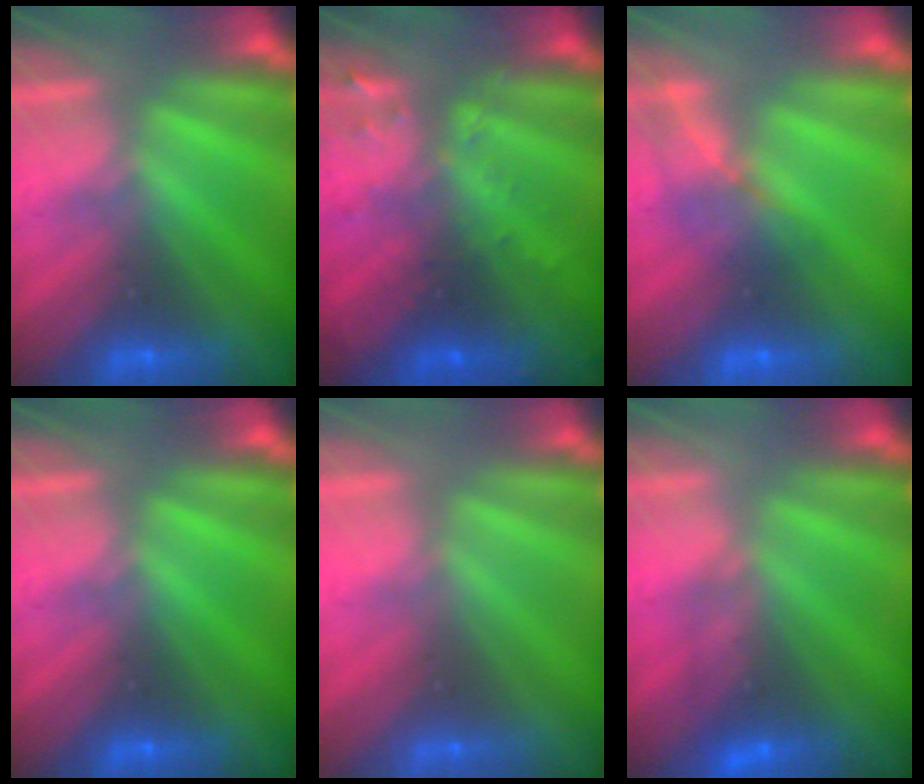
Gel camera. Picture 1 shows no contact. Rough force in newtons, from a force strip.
{"total": 3.1}
{"total": 1.6}
{"total": 0.0}
{"total": 2.8}
{"total": 4.8}